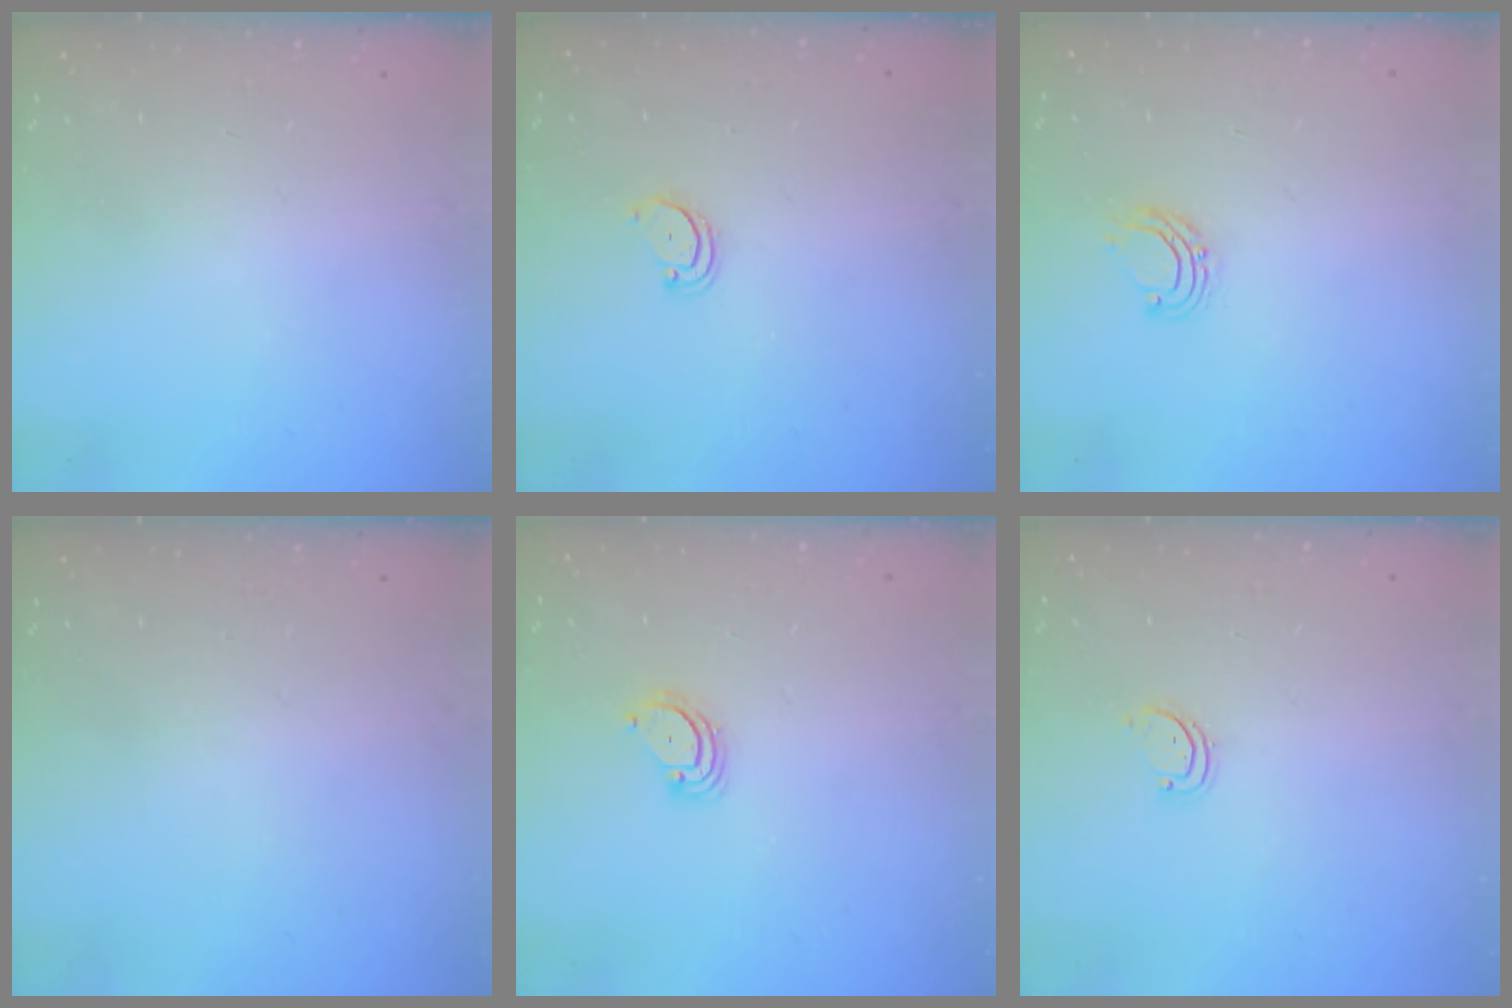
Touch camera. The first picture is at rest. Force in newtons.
{"total": 2.7, "press": 2.7, "slide": 0.3}
{"total": 6.6, "press": 6.6, "slide": 0.5}
{"total": 0.0}
{"total": 3.3, "press": 3.3, "slide": 0.3}
{"total": 1.7, "press": 1.7, "slide": 0.3}